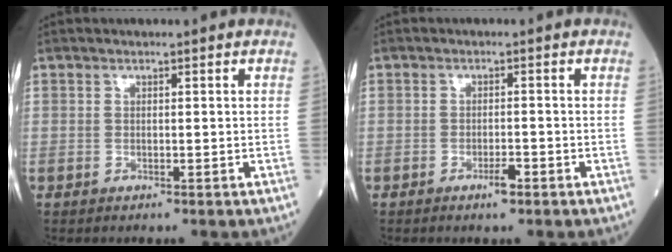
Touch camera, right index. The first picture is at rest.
{"total": 2.0, "force": [-1.3, 0.3, 1.5], "torque": [-0.024, 0.000, -0.021]}